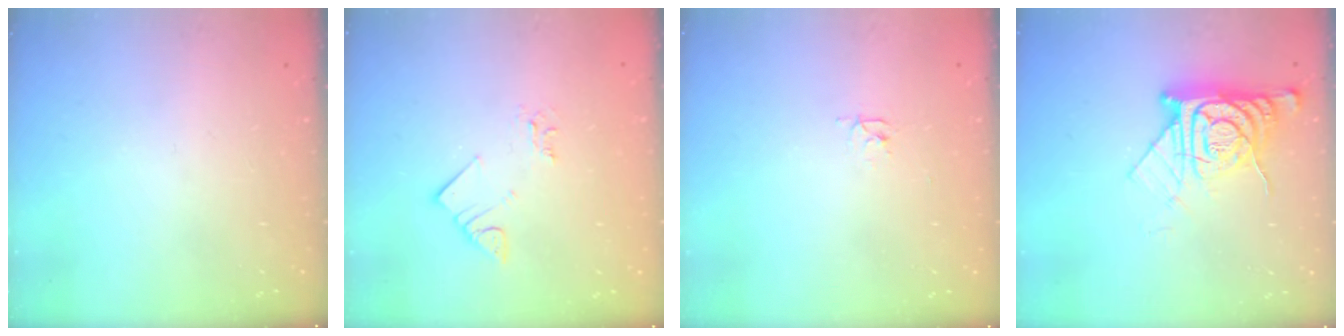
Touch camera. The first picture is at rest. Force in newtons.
{"total": 3.1, "press": 3.1, "slide": 0.1}
{"total": 2.4, "press": 2.4, "slide": 0.3}
{"total": 11.8, "press": 11.7, "slide": 1.0}